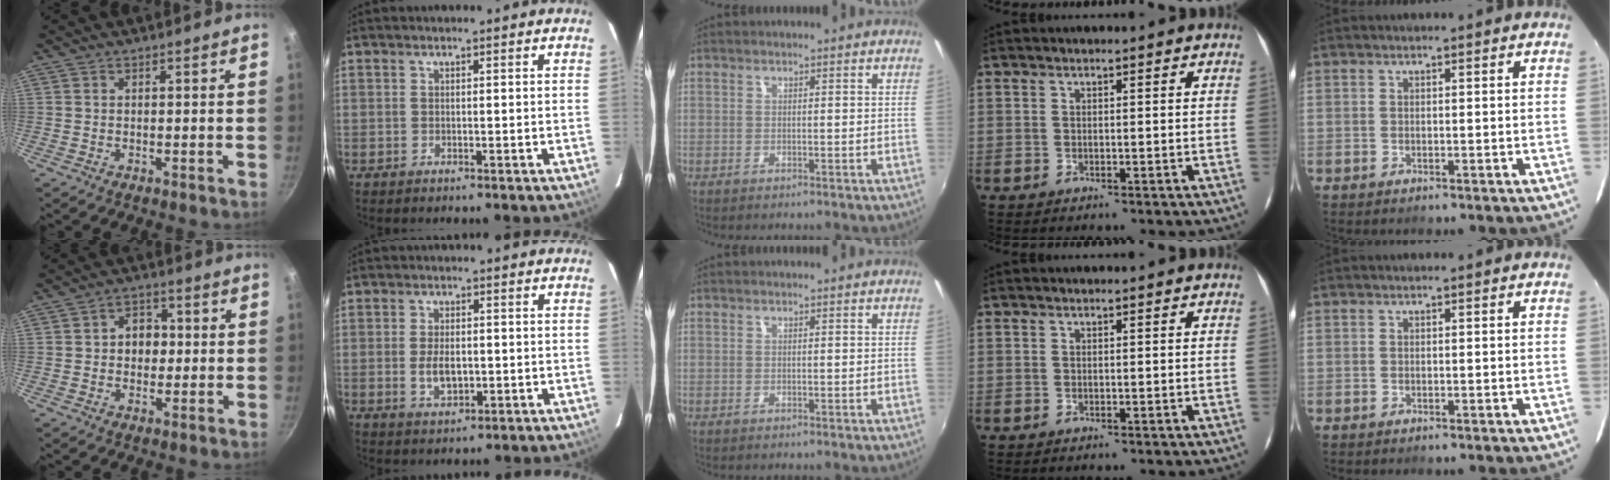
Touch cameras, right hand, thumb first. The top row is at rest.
{"thumb": {"total": 5.7, "force": [0.1, 4.7, 3.3], "torque": [-0.016, 0.008, -0.004]}, "index": {"total": 5.1, "force": [-0.8, 2.9, 4.1], "torque": [-0.082, -0.006, -0.009]}}